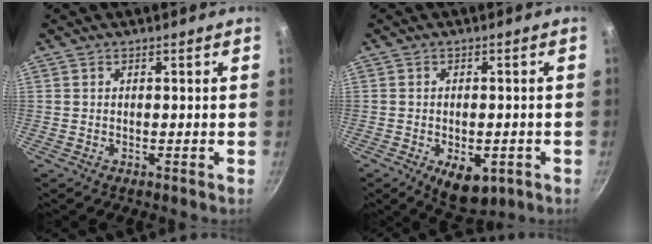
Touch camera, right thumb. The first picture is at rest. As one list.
[{"total": 8.0, "force": [-3.0, 4.4, 6.0], "torque": [-0.059, 0.007, -0.028]}]